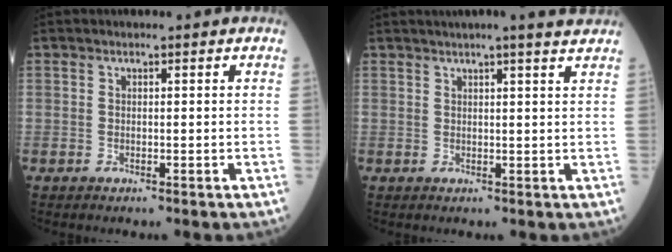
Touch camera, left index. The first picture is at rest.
{"total": 6.5, "force": [5.7, -0.8, 3.1], "torque": [-0.042, 0.013, 0.059]}